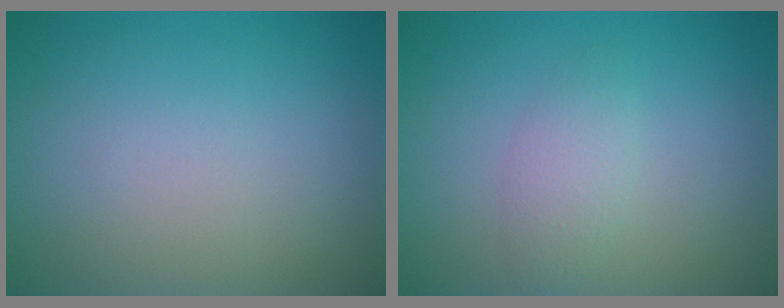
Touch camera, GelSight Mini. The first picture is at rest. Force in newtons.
{"total": 2.3, "press": 2.3, "slide": 0.0}